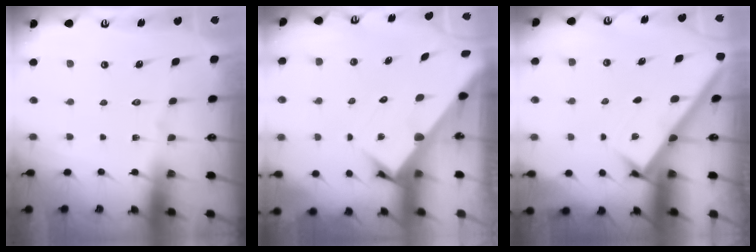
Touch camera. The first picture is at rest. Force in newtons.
{"total": 3.9, "press": 3.9, "slide": 0.3}
{"total": 2.6, "press": 2.6, "slide": 0.3}